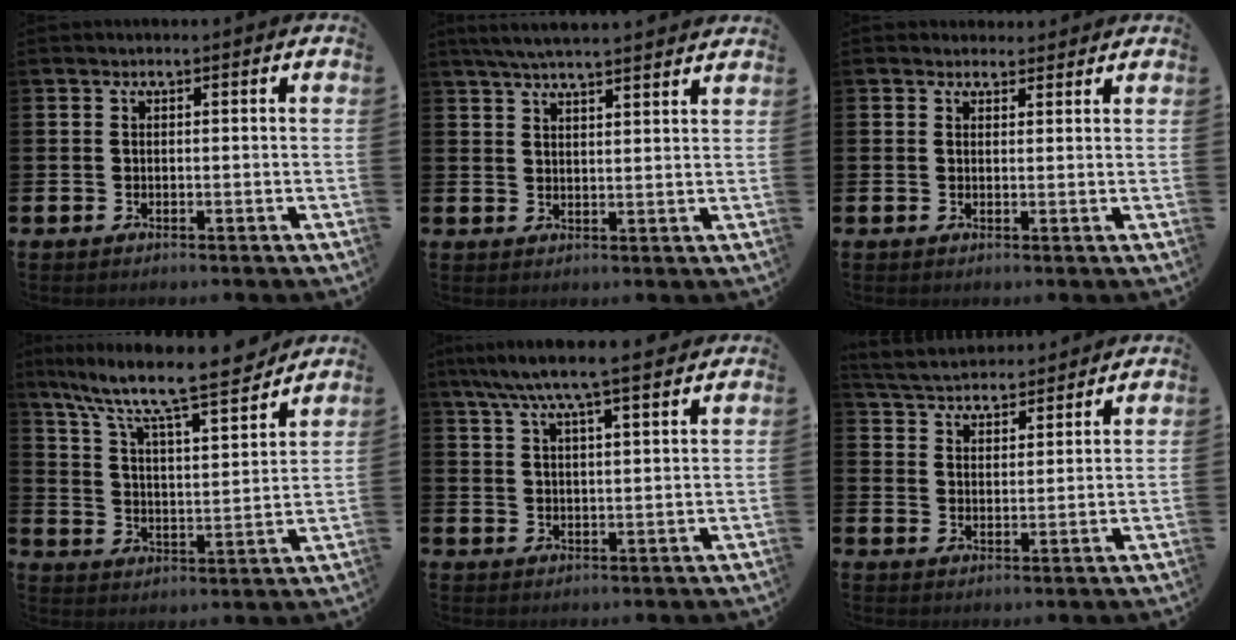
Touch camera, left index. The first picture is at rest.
{"total": 5.0, "force": [4.8, 0.0, 1.4], "torque": [-0.034, -0.019, 0.087]}
{"total": 2.2, "force": [2.0, 0.8, -0.1], "torque": [0.013, -0.007, 0.034]}
{"total": 10.2, "force": [9.2, 1.3, 4.3], "torque": [-0.104, -0.071, 0.150]}
{"total": 7.3, "force": [6.6, 0.4, 3.1], "torque": [-0.073, -0.027, 0.117]}
{"total": 4.9, "force": [4.8, 0.9, 0.0], "torque": [-0.021, -0.033, 0.084]}